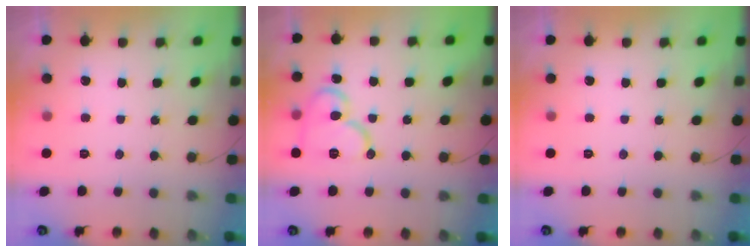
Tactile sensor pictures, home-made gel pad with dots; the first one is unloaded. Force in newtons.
{"total": 13.6, "press": 13.5, "slide": 1.7}
{"total": 0.0}